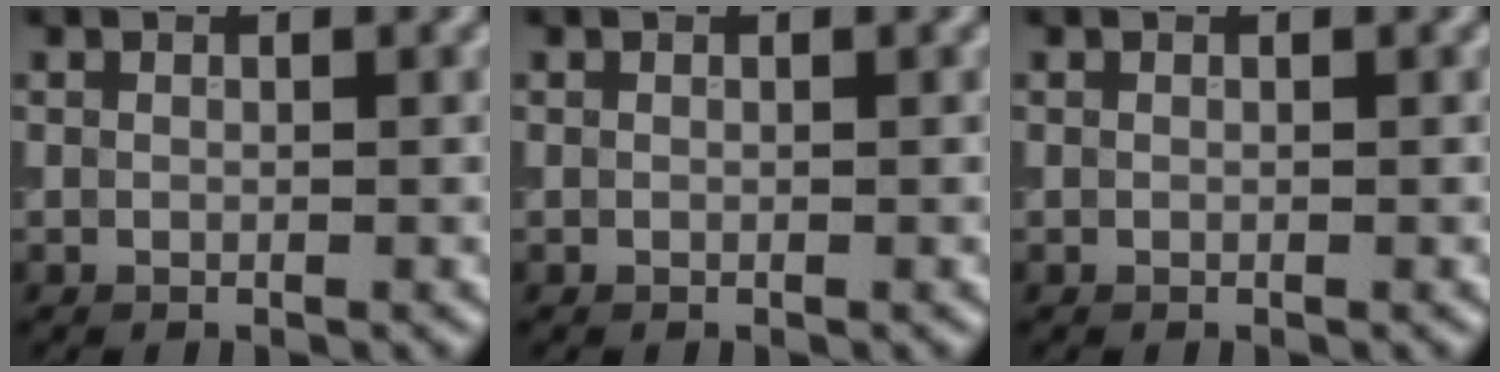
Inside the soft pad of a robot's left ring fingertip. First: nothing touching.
{"total": 0.0}
{"total": 0.0}